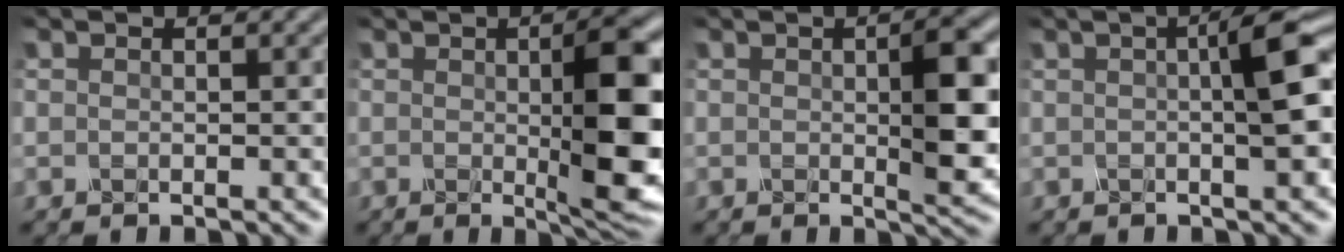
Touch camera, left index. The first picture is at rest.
{"total": 8.0, "force": [0.1, 1.5, 7.9], "torque": [-0.103, -0.005, 0.005]}
{"total": 5.0, "force": [0.3, 1.0, 4.9], "torque": [-0.067, 0.001, 0.005]}
{"total": 4.8, "force": [0.5, 0.6, 4.7], "torque": [-0.068, 0.011, 0.004]}